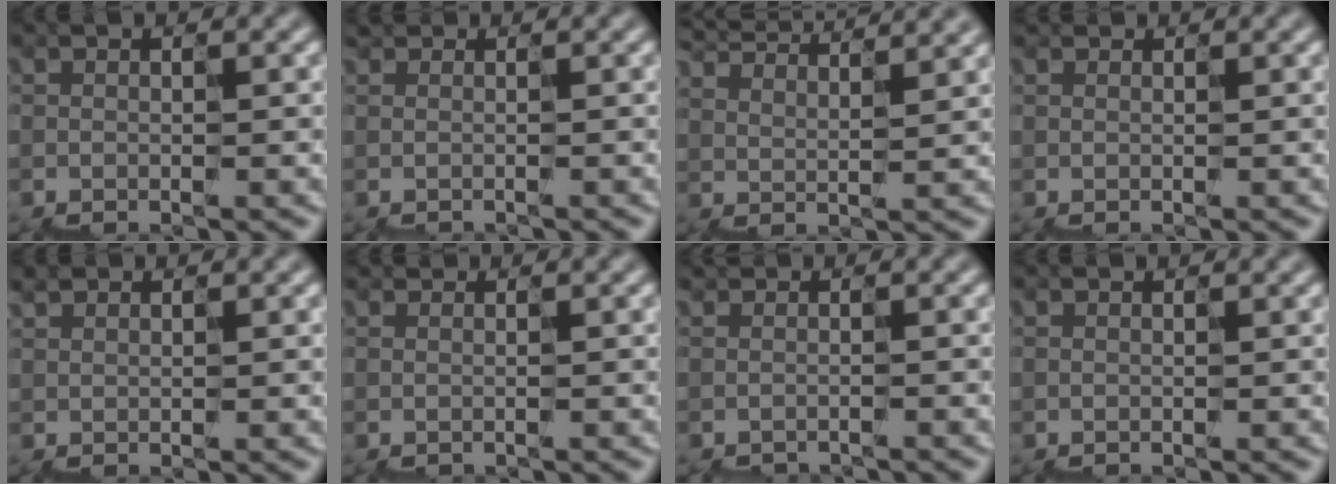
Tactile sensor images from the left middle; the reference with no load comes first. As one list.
[{"total": 0.6, "force": [-0.3, 0.0, -0.5], "torque": [0.014, -0.003, -0.003]}, {"total": 7.6, "force": [7.2, 1.2, 2.3], "torque": [-0.057, 0.031, 0.085]}, {"total": 0.6, "force": [0.6, 0.2, 0.0], "torque": [0.002, 0.009, 0.004]}, {"total": 1.2, "force": [1.1, 0.5, 0.3], "torque": [-0.004, 0.014, 0.019]}, {"total": 0.6, "force": [0.3, 0.4, -0.2], "torque": [0.015, 0.006, 0.002]}, {"total": 1.4, "force": [-1.1, -0.2, -0.8], "torque": [0.010, -0.011, -0.009]}, {"total": 0.5, "force": [0.3, 0.4, 0.2], "torque": [0.009, 0.008, -0.004]}]